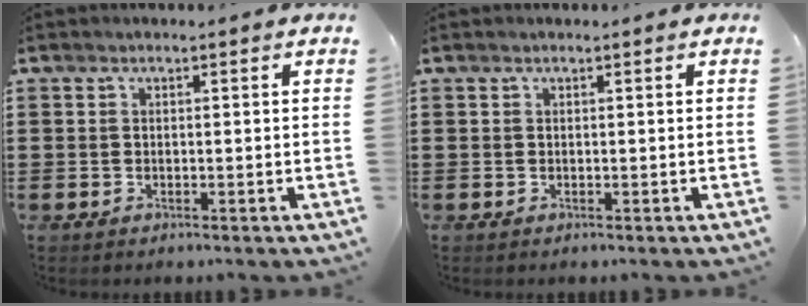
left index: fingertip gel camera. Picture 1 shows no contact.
{"total": 0.0}